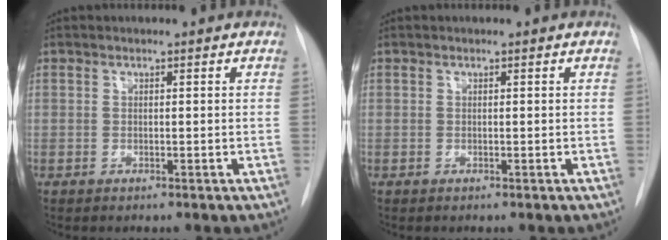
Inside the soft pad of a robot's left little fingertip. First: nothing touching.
{"total": 0.0}